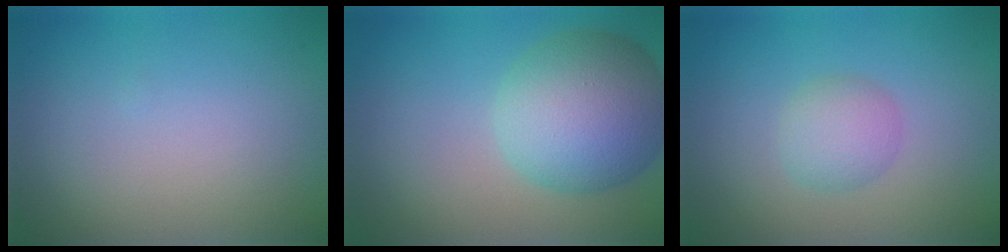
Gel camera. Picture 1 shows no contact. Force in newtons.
{"total": 8.4, "press": 8.4, "slide": 0.3}
{"total": 2.5, "press": 2.5, "slide": 0.1}